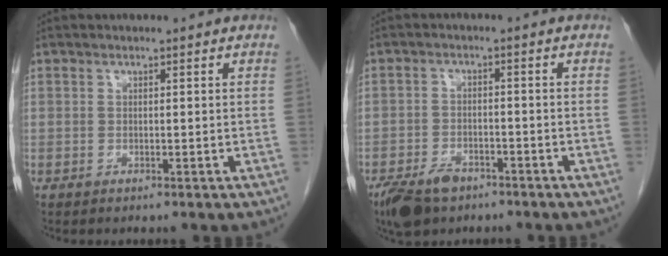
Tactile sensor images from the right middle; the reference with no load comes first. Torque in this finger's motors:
{"motor_torque": [1.03, -0.61, 0.05, 0.06]}